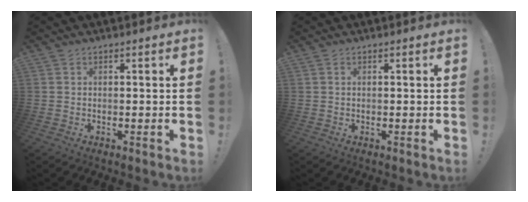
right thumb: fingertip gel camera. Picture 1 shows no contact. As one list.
[{"total": 0.0}]